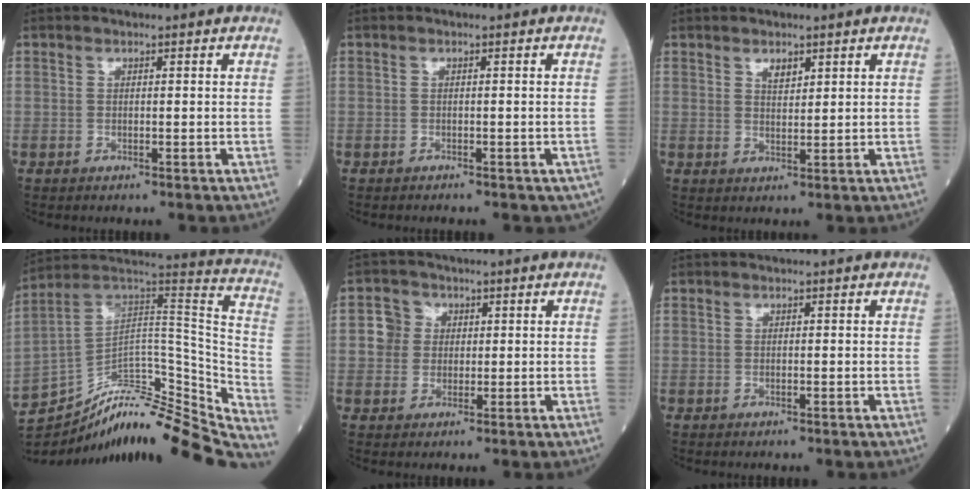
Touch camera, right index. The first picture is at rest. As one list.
[{"total": 2.8, "force": [-2.2, 1.2, 1.1], "torque": [-0.014, -0.003, -0.020]}, {"total": 2.0, "force": [1.3, 0.8, 1.2], "torque": [-0.023, 0.000, 0.026]}, {"total": 31.1, "force": [-27.3, 6.8, 13.2], "torque": [-0.156, 0.037, -0.387]}, {"total": 3.7, "force": [0.4, 3.6, 0.7], "torque": [-0.012, 0.016, 0.008]}, {"total": 0.0}]